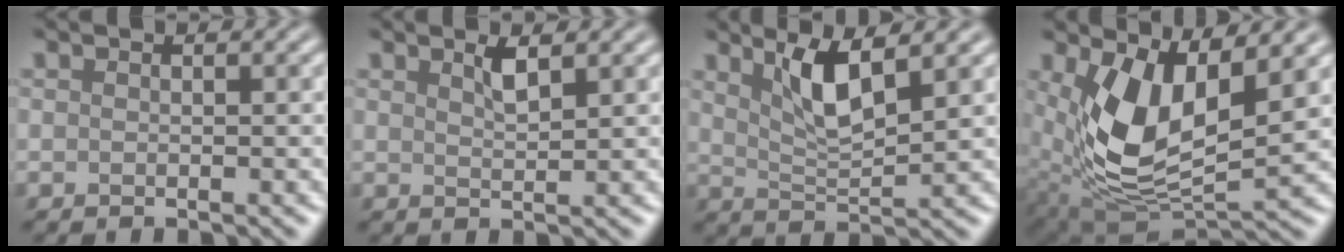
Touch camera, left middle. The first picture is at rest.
{"total": 1.7, "force": [1.2, 0.3, 1.1], "torque": [-0.021, 0.002, 0.019]}
{"total": 4.3, "force": [2.3, 1.0, 3.5], "torque": [-0.072, -0.003, 0.047]}
{"total": 9.3, "force": [2.3, 4.8, 7.6], "torque": [-0.167, -0.023, 0.047]}